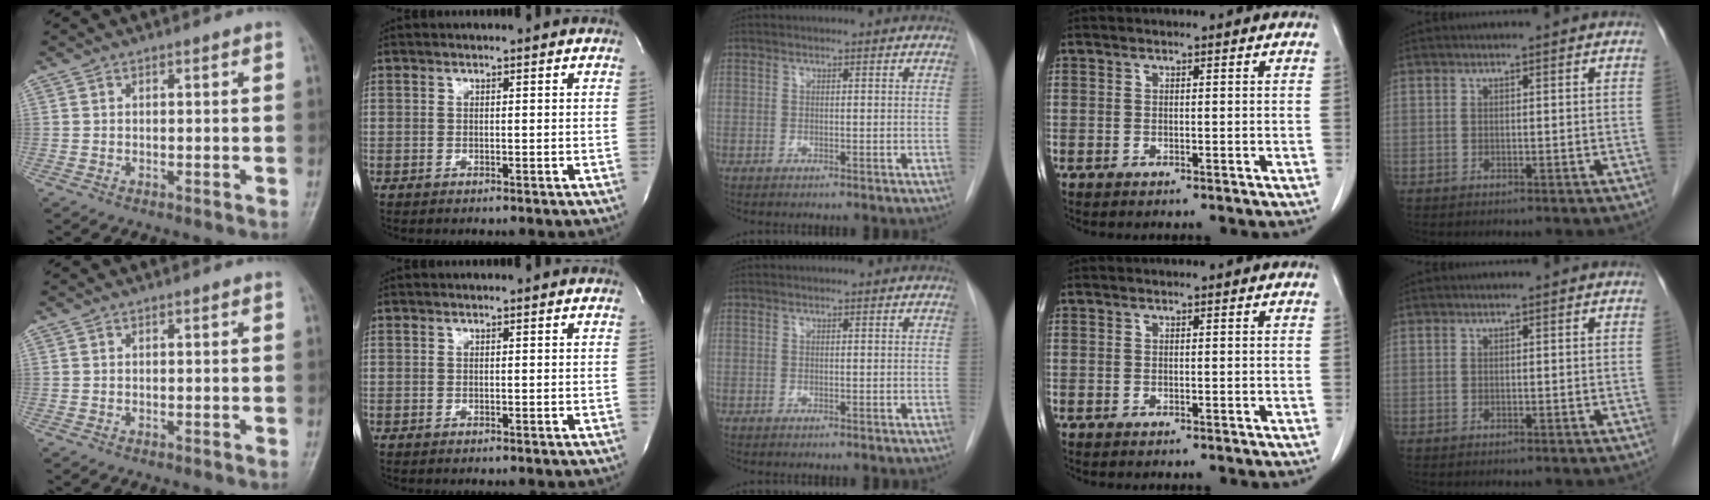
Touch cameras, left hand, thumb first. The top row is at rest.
{}